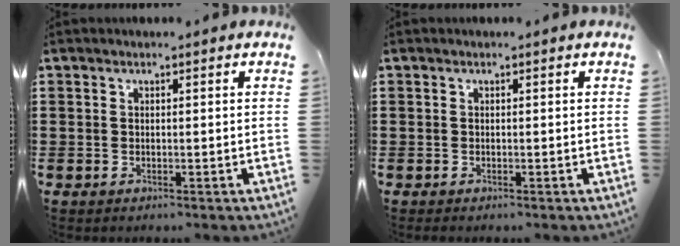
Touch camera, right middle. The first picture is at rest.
{"total": 0.0}